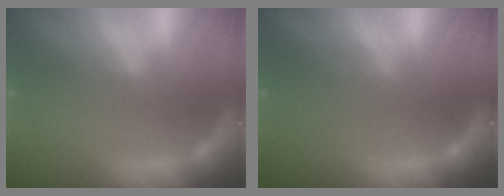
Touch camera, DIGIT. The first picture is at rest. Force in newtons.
{"total": 3.0}